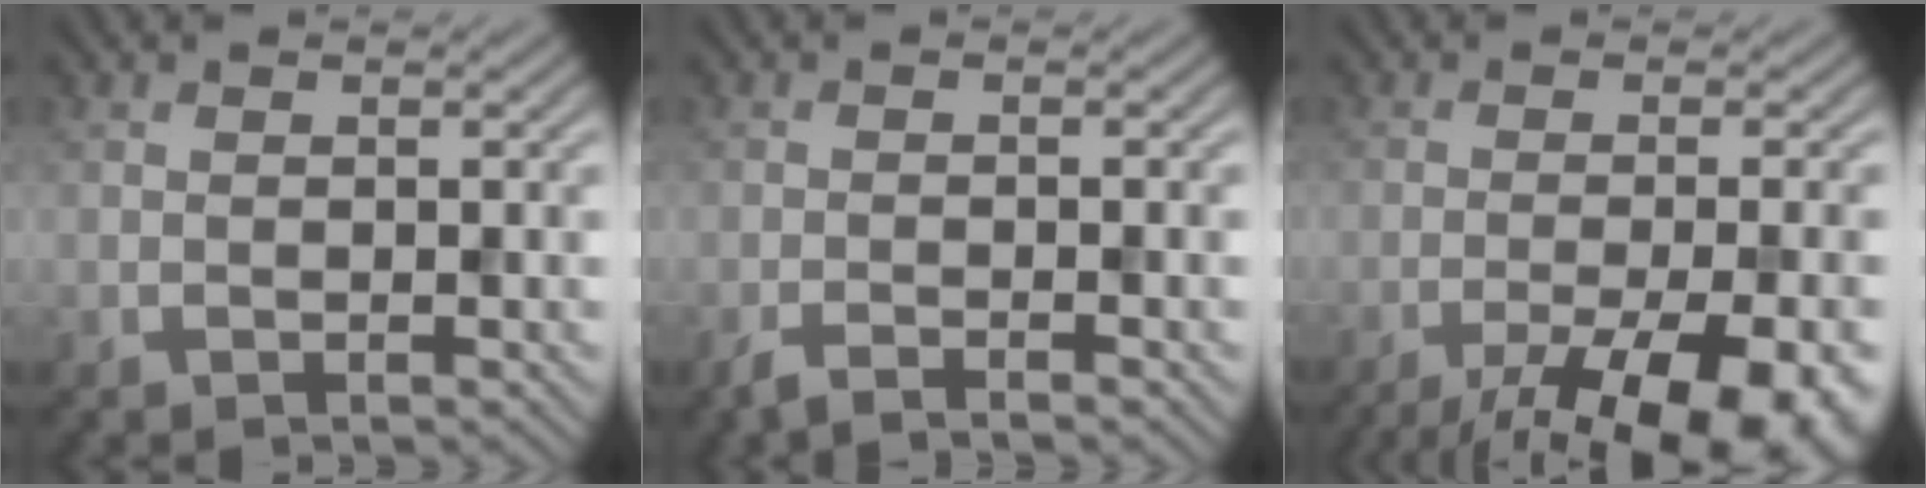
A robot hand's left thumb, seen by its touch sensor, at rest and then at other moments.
{"total": 2.6, "force": [-1.9, 0.3, 1.7], "torque": [-0.027, -0.001, -0.044]}
{"total": 14.2, "force": [-9.1, 4.1, 10.1], "torque": [-0.141, -0.020, -0.111]}